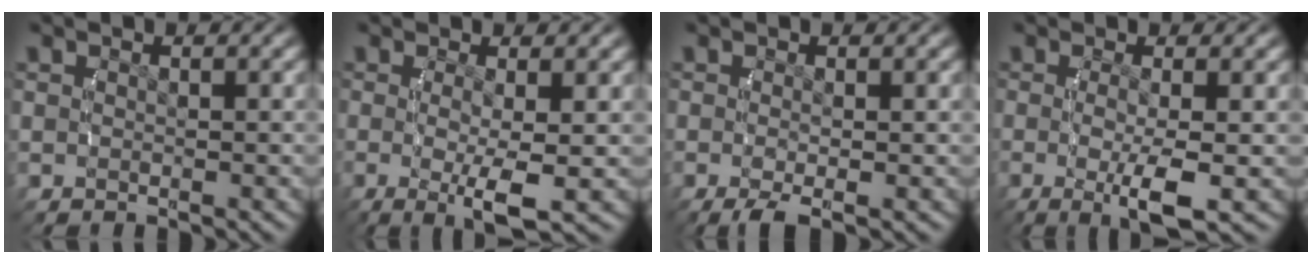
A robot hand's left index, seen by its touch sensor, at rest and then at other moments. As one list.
[{"total": 4.8, "force": [-1.4, 1.0, 4.4], "torque": [-0.083, -0.028, -0.011]}, {"total": 2.0, "force": [-1.3, 0.4, 1.5], "torque": [-0.032, -0.015, -0.014]}, {"total": 5.0, "force": [-1.6, 1.0, 4.6], "torque": [-0.089, -0.024, -0.017]}]